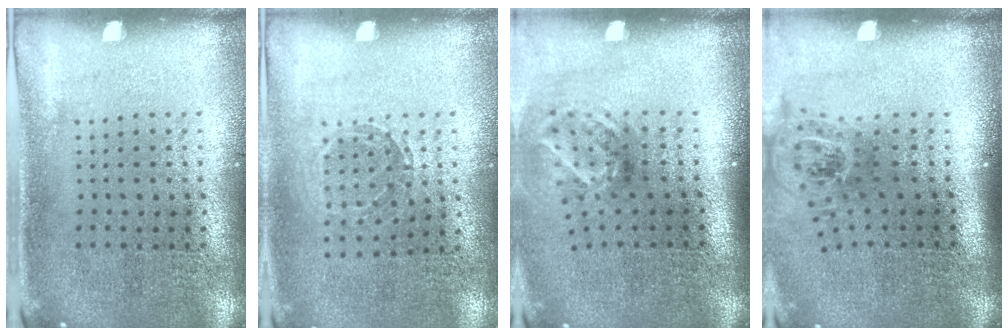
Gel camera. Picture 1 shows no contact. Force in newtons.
{"total": 1.0, "press": 1.0, "slide": 0.1}
{"total": 2.0, "press": 1.3, "slide": 1.5}
{"total": 1.7, "press": 1.2, "slide": 1.2}